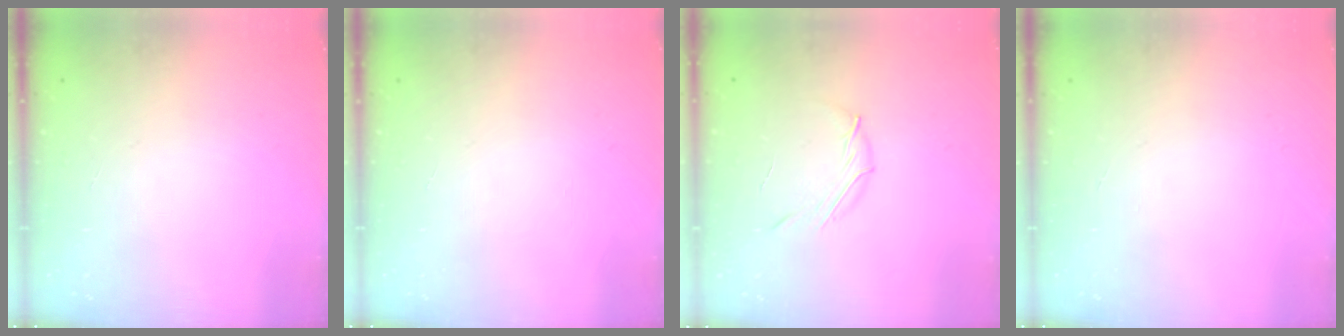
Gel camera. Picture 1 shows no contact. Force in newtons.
{"total": 0.0}
{"total": 4.0, "press": 3.8, "slide": 1.0}
{"total": 0.0}